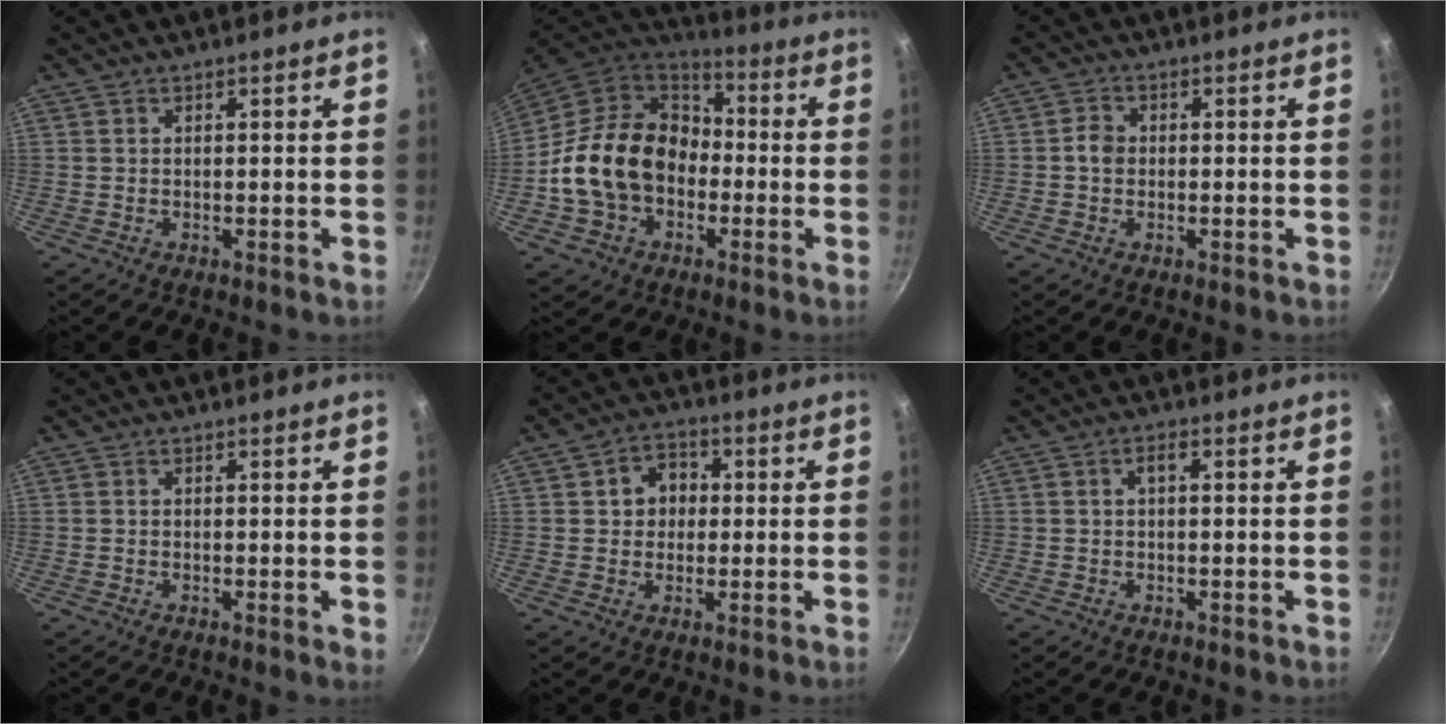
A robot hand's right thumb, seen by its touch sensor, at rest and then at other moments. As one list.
[{"total": 19.5, "force": [-2.9, 15.1, 12.0], "torque": [-0.192, 0.052, -0.055]}, {"total": 3.0, "force": [-0.1, 2.4, 1.7], "torque": [-0.021, 0.009, -0.007]}, {"total": 0.8, "force": [-0.1, 0.1, 0.7], "torque": [-0.010, -0.002, -0.006]}, {"total": 6.3, "force": [0.8, 5.4, 3.1], "torque": [-0.013, 0.010, 0.005]}, {"total": 1.8, "force": [0.1, 0.9, 1.6], "torque": [-0.032, 0.011, 0.000]}]